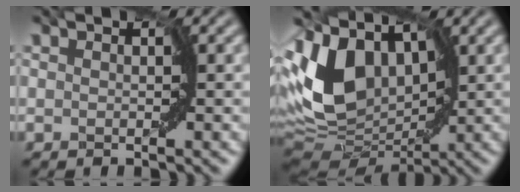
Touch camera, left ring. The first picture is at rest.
{"total": 11.5, "force": [2.8, 7.5, 8.3], "torque": [-0.193, 0.008, 0.042]}